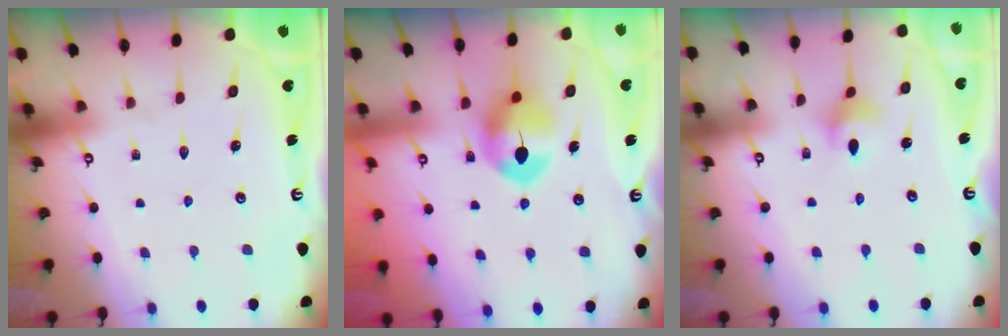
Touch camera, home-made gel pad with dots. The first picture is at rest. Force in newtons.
{"total": 8.6, "press": 8.6, "slide": 0.4}
{"total": 4.2, "press": 4.1, "slide": 0.6}